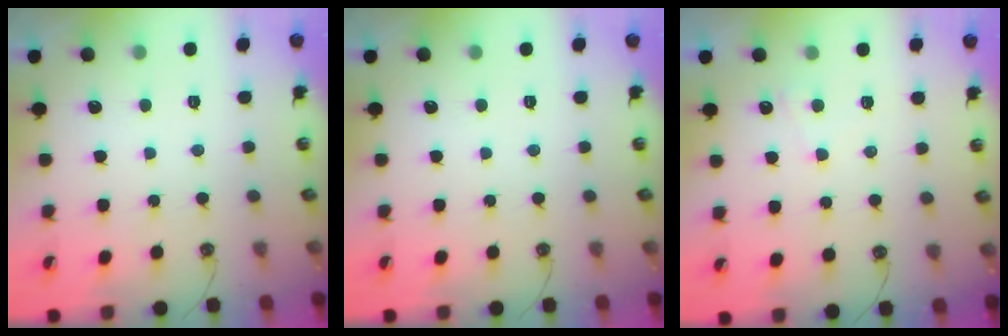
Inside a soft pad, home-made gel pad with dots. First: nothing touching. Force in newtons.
{"total": 0.0}
{"total": 5.0, "press": 5.0, "slide": 0.5}